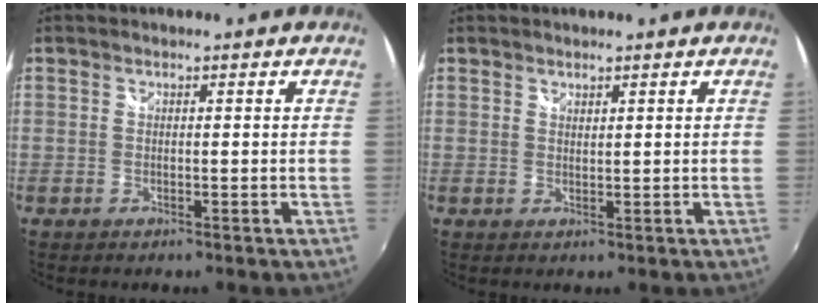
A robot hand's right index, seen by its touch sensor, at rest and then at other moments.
{"total": 0.9, "force": [0.9, 0.3, 0.2], "torque": [-0.002, 0.000, 0.016]}